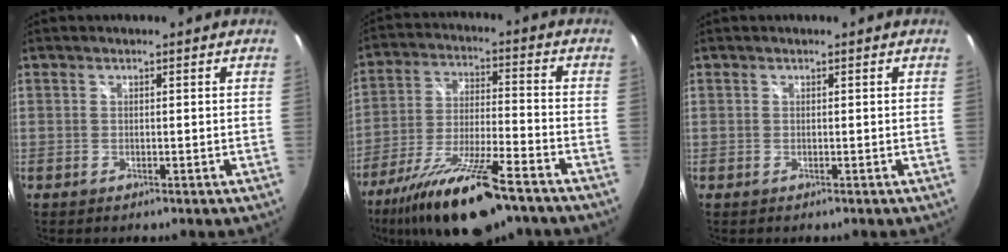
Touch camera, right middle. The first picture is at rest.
{"total": 18.9, "force": [-13.6, 4.1, 12.4], "torque": [-0.241, -0.035, -0.236]}
{"total": 0.0}